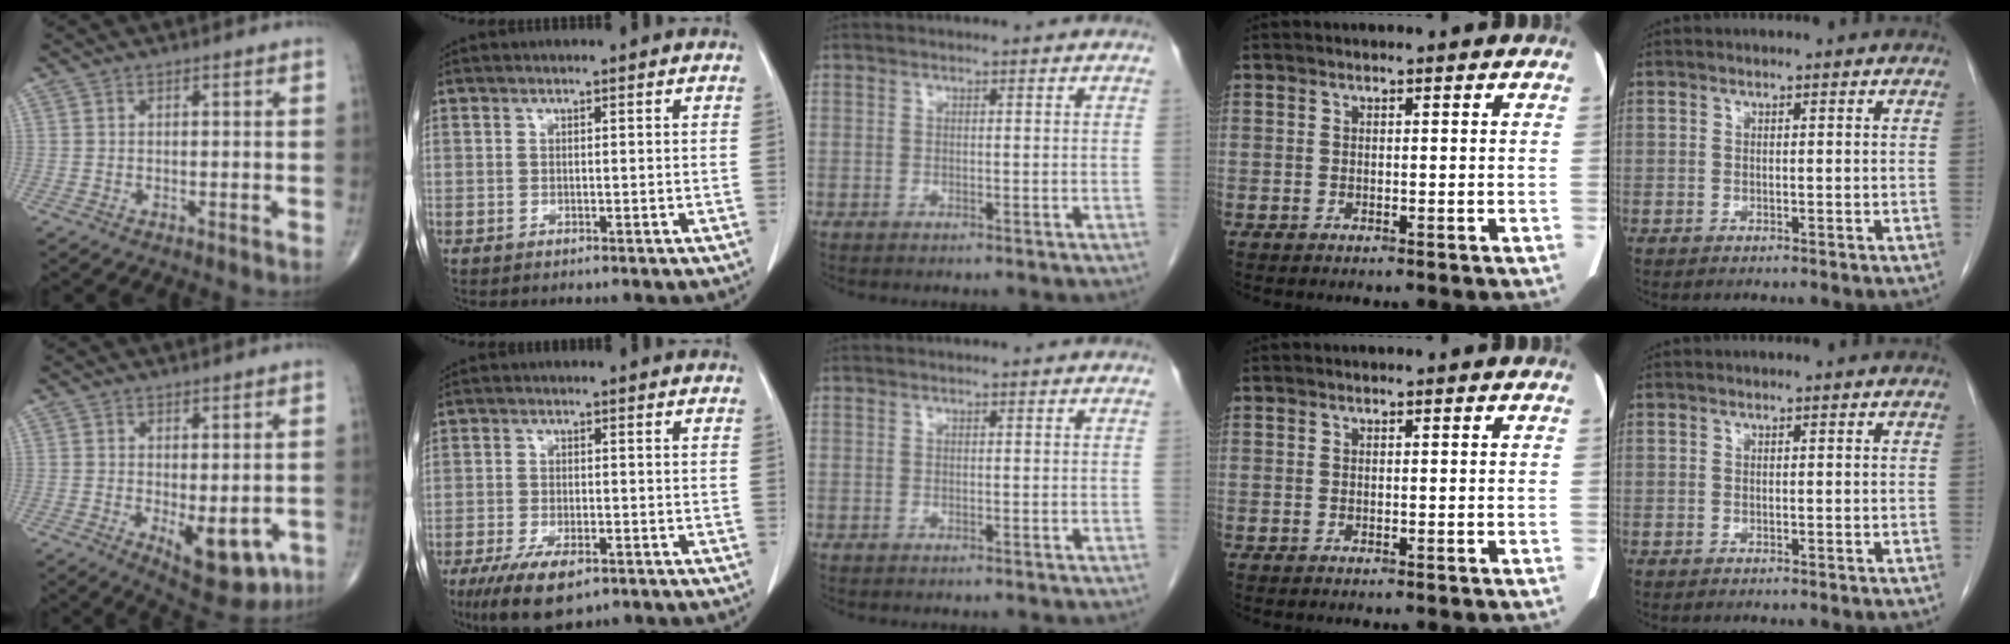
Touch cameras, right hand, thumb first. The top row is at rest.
{"thumb": {"total": 10.4, "force": [-3.1, 5.1, 8.6], "torque": [-0.092, -0.011, -0.031]}, "index": {"total": 8.1, "force": [-5.0, 3.0, 5.6], "torque": [-0.099, -0.014, -0.079]}}